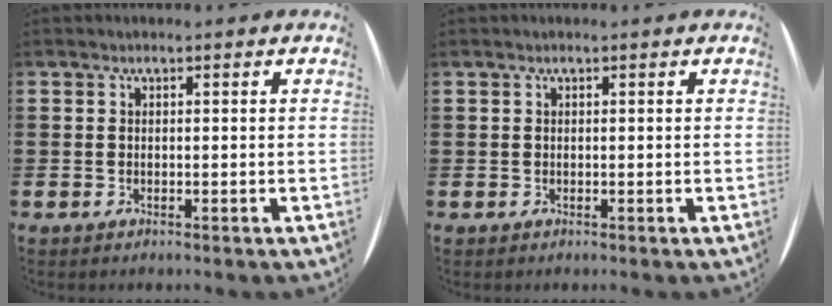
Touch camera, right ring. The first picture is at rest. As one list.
[{"total": 0.0}]